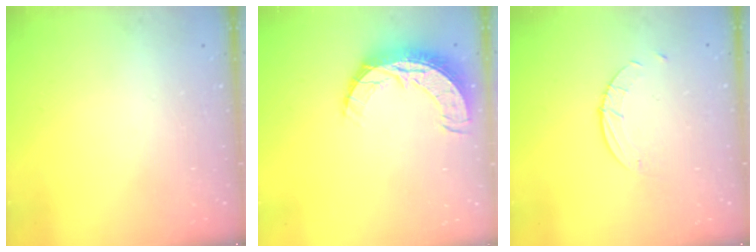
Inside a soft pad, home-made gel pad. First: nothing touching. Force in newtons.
{"total": 10.3, "press": 10.3, "slide": 0.9}
{"total": 4.6, "press": 4.5, "slide": 0.5}